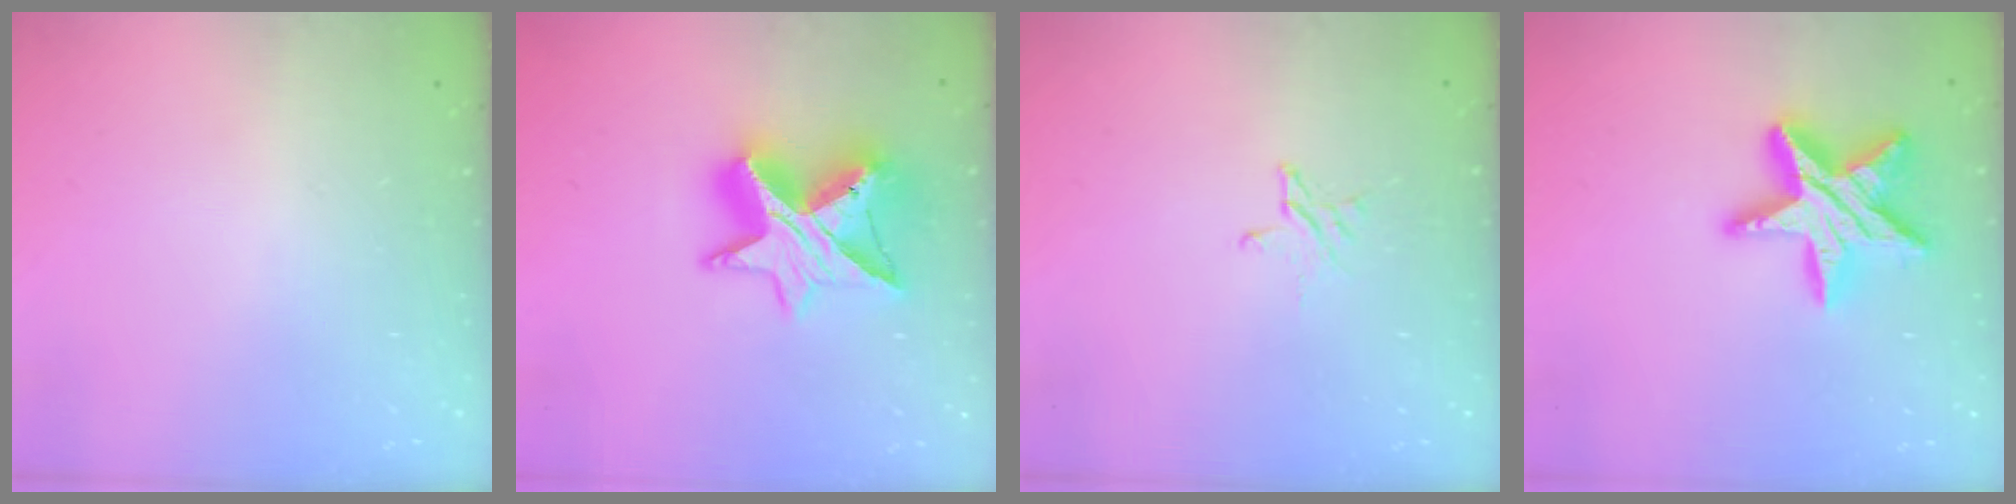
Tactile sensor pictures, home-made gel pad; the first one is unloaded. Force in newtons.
{"total": 14.9, "press": 14.9, "slide": 1.1}
{"total": 2.7, "press": 2.7, "slide": 0.2}
{"total": 16.9, "press": 16.9, "slide": 0.9}